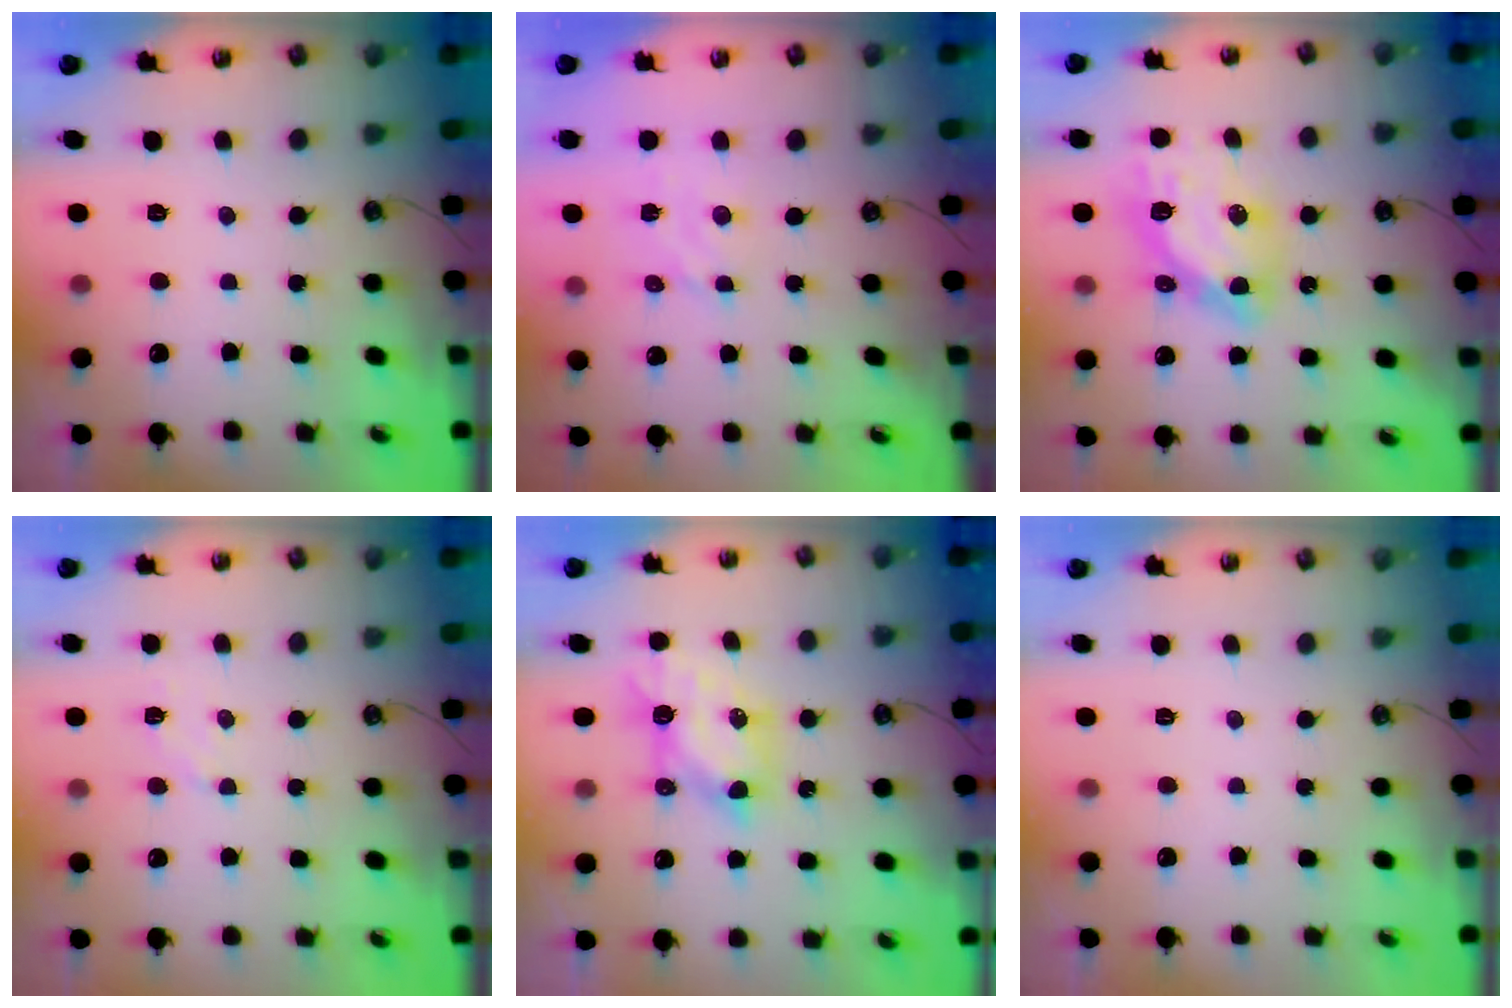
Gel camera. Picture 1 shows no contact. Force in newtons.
{"total": 3.1, "press": 3.1, "slide": 0.1}
{"total": 13.2, "press": 13.1, "slide": 1.4}
{"total": 3.0, "press": 3.0, "slide": 0.5}
{"total": 7.1, "press": 7.1, "slide": 0.8}
{"total": 0.0}